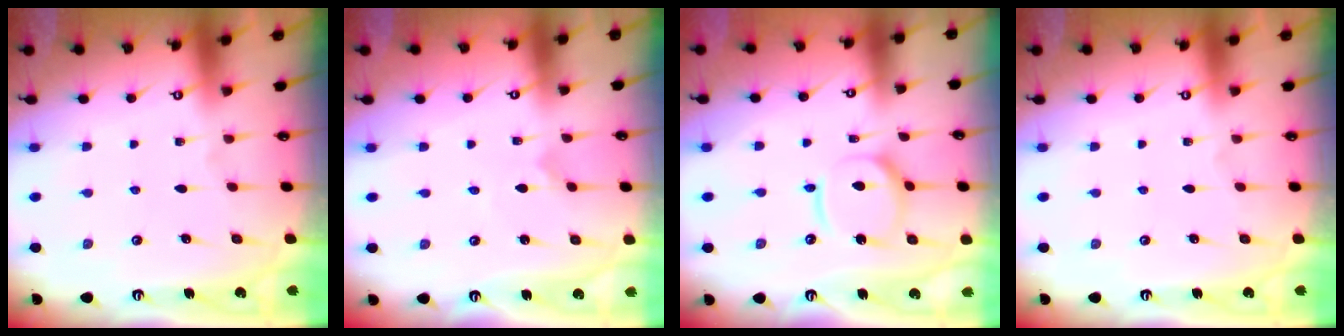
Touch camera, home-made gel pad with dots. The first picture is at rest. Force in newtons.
{"total": 0.0}
{"total": 11.6, "press": 11.5, "slide": 1.5}
{"total": 0.0}